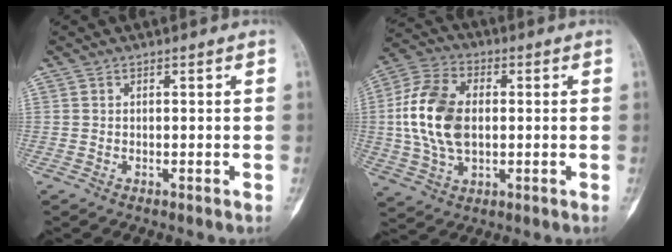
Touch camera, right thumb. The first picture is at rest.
{"total": 14.8, "force": [0.6, 9.4, 11.4], "torque": [-0.223, 0.013, 0.011]}